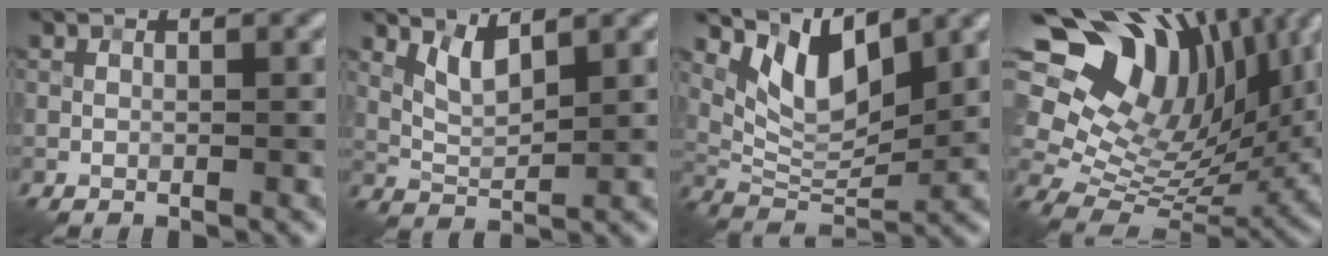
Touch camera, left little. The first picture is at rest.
{"total": 2.7, "force": [1.7, 0.8, 2.0], "torque": [-0.045, -0.008, 0.038]}
{"total": 6.2, "force": [3.5, 2.7, 4.3], "torque": [-0.080, -0.012, 0.065]}
{"total": 14.9, "force": [7.1, 9.7, 8.8], "torque": [-0.163, 0.046, 0.127]}